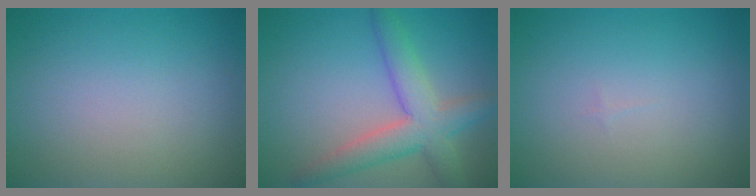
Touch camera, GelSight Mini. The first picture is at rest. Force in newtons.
{"total": 5.5, "press": 5.5, "slide": 0.3}
{"total": 0.0}